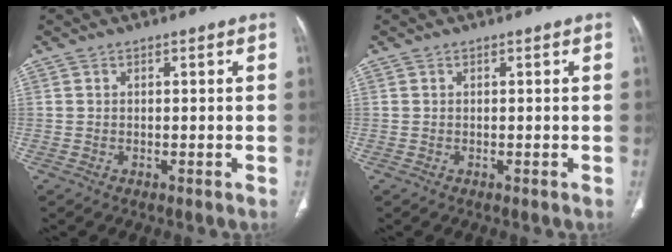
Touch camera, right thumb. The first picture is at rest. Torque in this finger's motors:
{"motor_torque": [0.00, 0.00, -0.03, 0.02, 0.00]}